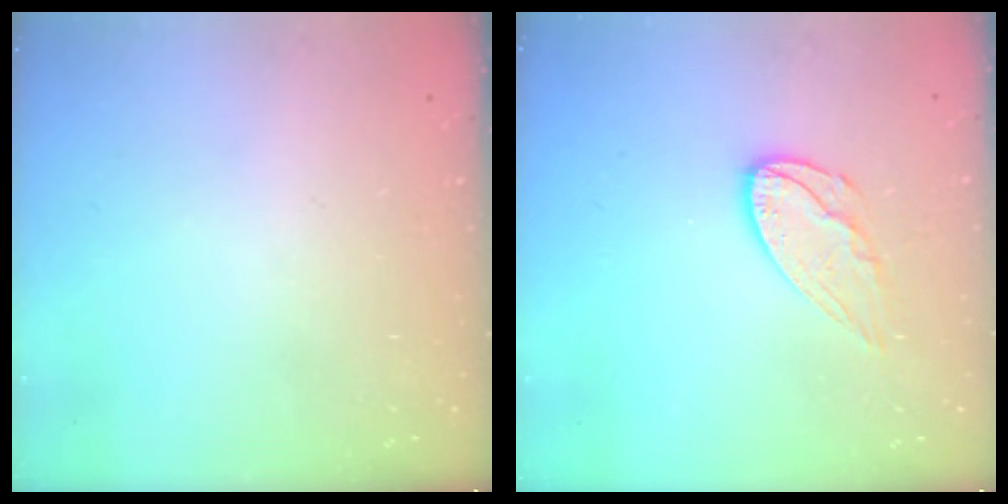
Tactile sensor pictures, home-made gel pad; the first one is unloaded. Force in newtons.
{"total": 9.4, "press": 9.4, "slide": 0.2}